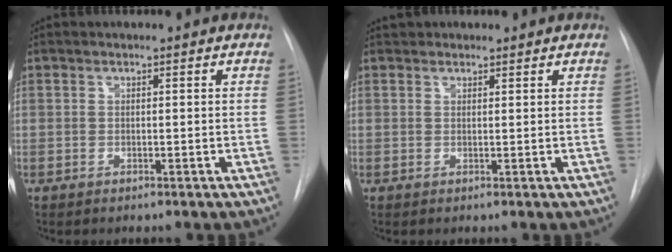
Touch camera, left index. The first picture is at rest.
{"total": 1.5, "force": [1.3, 0.7, 0.0], "torque": [0.003, 0.016, 0.020]}